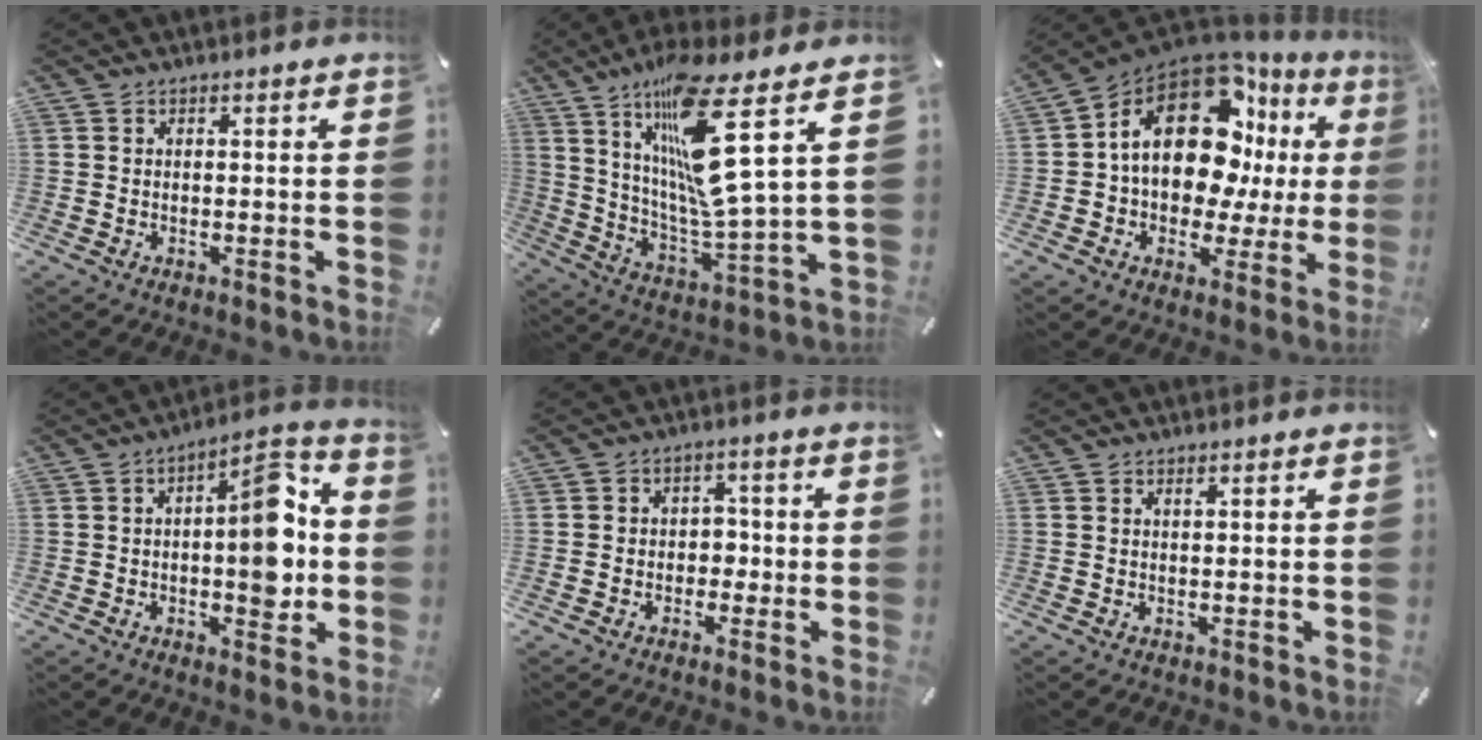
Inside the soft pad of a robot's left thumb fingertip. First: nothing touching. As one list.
[{"total": 18.4, "force": [9.4, 2.2, 15.7], "torque": [-0.313, -0.070, 0.132]}, {"total": 20.2, "force": [6.1, 12.6, 14.6], "torque": [-0.251, -0.029, 0.102]}, {"total": 13.5, "force": [-0.9, 6.3, 12.0], "torque": [-0.143, 0.003, -0.016]}, {"total": 3.8, "force": [-1.2, 3.4, 1.3], "torque": [-0.018, 0.010, -0.027]}, {"total": 0.6, "force": [0.3, 0.0, 0.6], "torque": [-0.010, -0.001, 0.006]}]